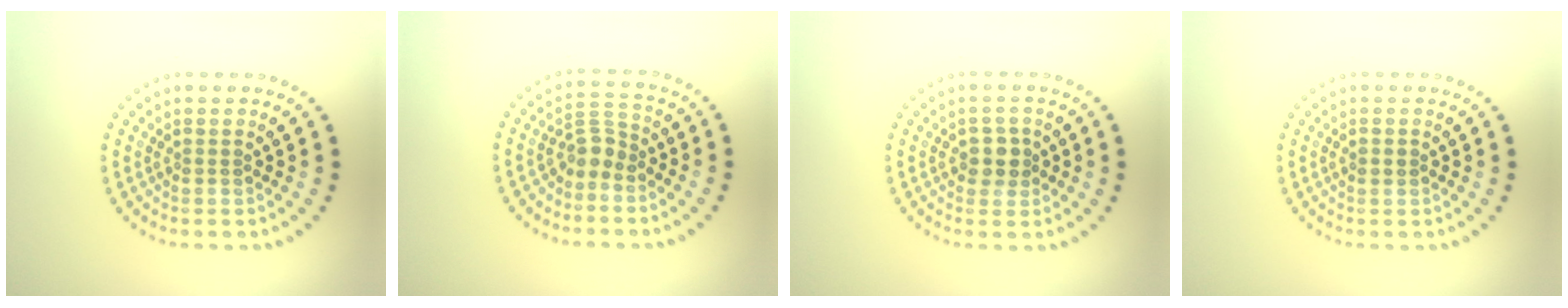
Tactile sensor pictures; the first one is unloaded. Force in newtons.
{"total": 2.3, "press": 1.8, "slide": 1.4}
{"total": 2.1, "press": 2.0, "slide": 0.6}
{"total": 1.0, "press": 1.0, "slide": 0.1}